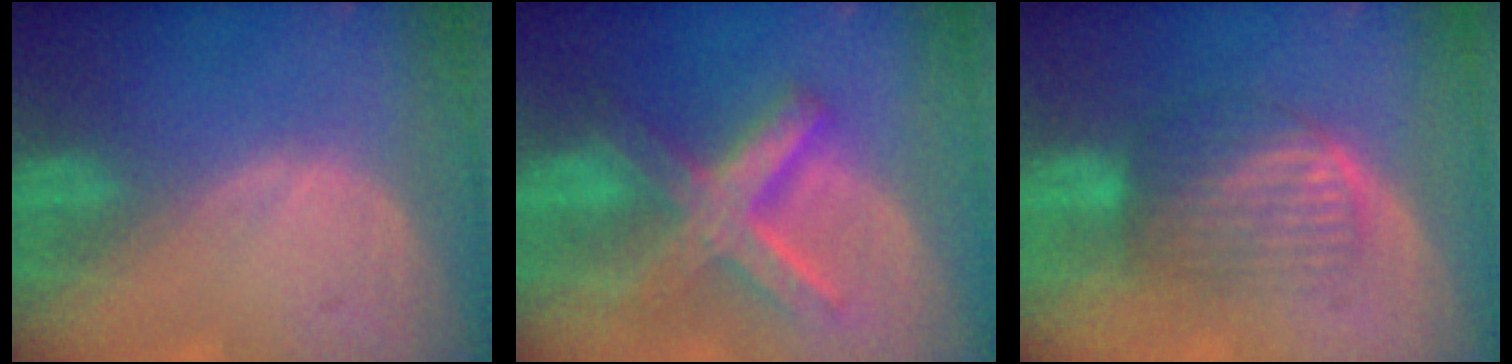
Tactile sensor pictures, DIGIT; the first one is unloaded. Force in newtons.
{"total": 9.0, "press": 9.0, "slide": 0.6}
{"total": 6.2, "press": 6.0, "slide": 1.5}